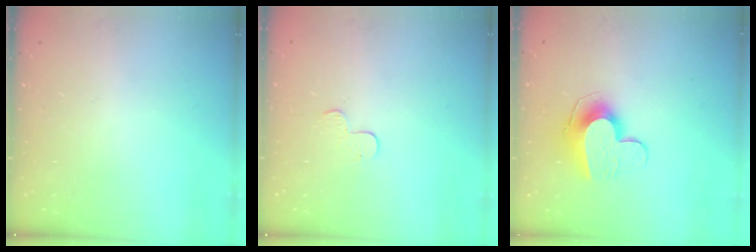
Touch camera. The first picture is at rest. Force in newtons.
{"total": 4.5, "press": 4.5, "slide": 0.2}
{"total": 11.5, "press": 11.5, "slide": 0.7}